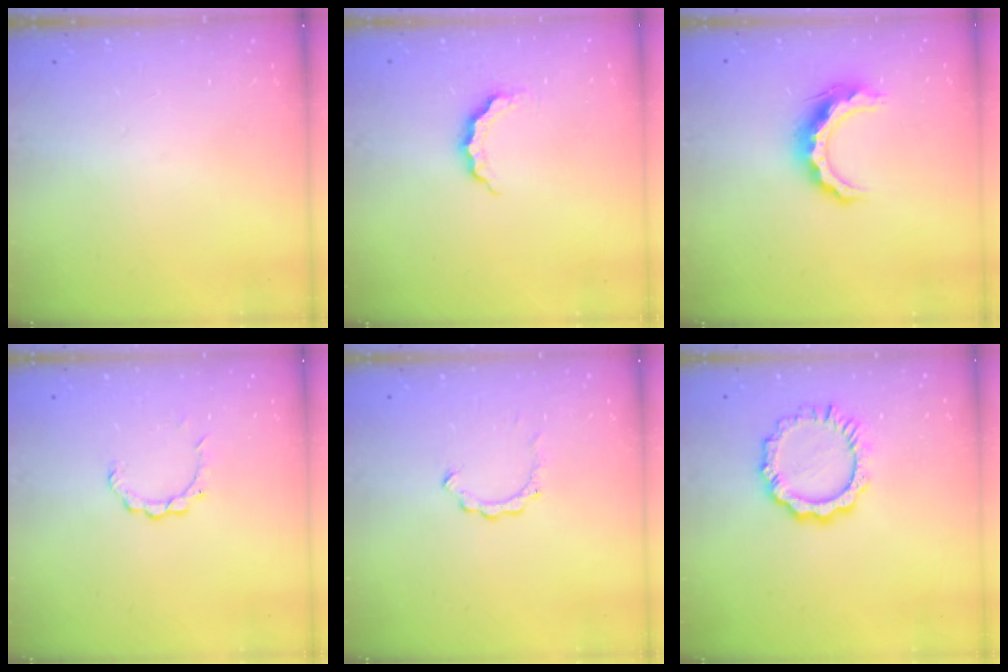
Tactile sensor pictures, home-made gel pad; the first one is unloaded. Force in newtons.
{"total": 4.8, "press": 4.8, "slide": 0.3}
{"total": 11.7, "press": 11.7, "slide": 1.1}
{"total": 3.8, "press": 3.8, "slide": 0.3}
{"total": 2.4, "press": 2.4, "slide": 0.2}
{"total": 9.4, "press": 9.3, "slide": 0.9}